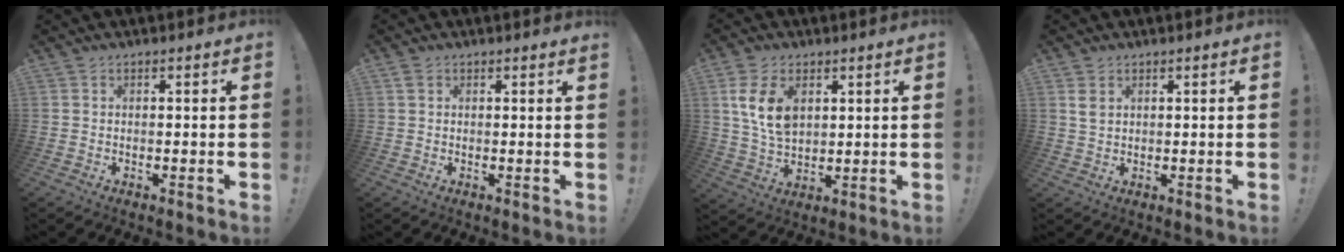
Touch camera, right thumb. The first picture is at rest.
{"total": 1.1, "force": [1.0, 0.4, 0.4], "torque": [-0.003, -0.002, 0.018]}
{"total": 11.0, "force": [4.0, 7.1, 7.4], "torque": [-0.135, -0.005, 0.077]}
{"total": 3.0, "force": [1.3, 2.1, 1.8], "torque": [-0.024, -0.002, 0.024]}